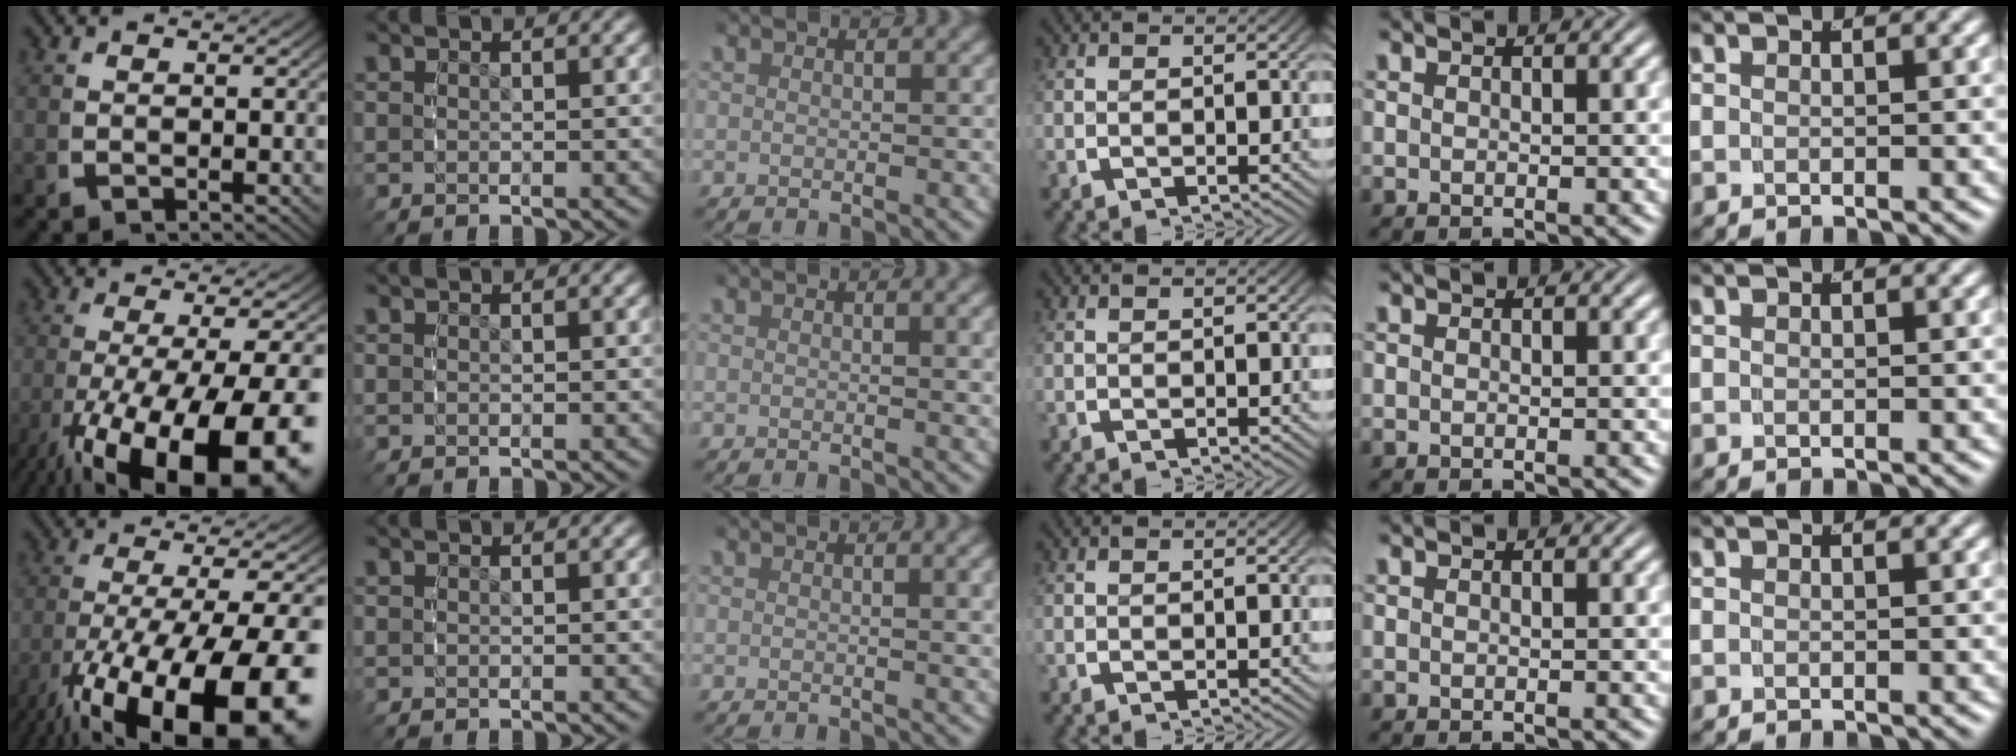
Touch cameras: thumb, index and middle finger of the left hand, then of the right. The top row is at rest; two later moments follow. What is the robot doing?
{"motion": "grasp_and_lifting", "object": "dispenser bottle"}